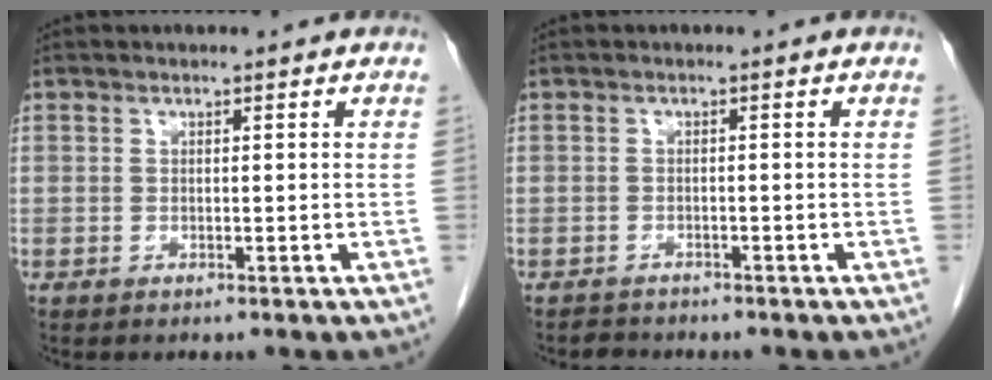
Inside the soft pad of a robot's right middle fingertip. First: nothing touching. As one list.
[{"total": 1.4, "force": [-1.3, 0.5, -0.3], "torque": [-0.002, -0.002, -0.022]}]